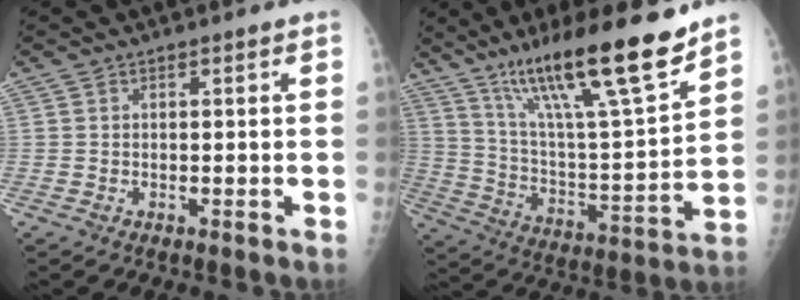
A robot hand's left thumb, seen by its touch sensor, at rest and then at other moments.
{"total": 22.5, "force": [15.8, 2.8, 15.8], "torque": [-0.243, -0.071, 0.275]}